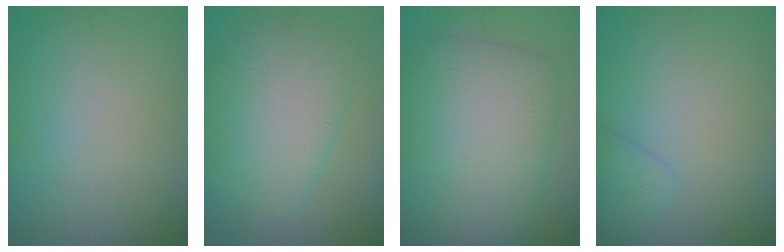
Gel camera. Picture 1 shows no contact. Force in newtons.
{"total": 6.0, "press": 6.0, "slide": 0.2}
{"total": 9.2, "press": 9.2, "slide": 0.2}
{"total": 1.4, "press": 1.4, "slide": 0.1}